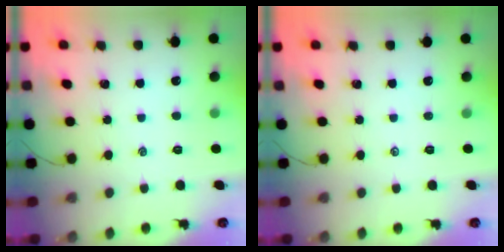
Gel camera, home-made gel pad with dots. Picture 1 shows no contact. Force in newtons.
{"total": 0.0}